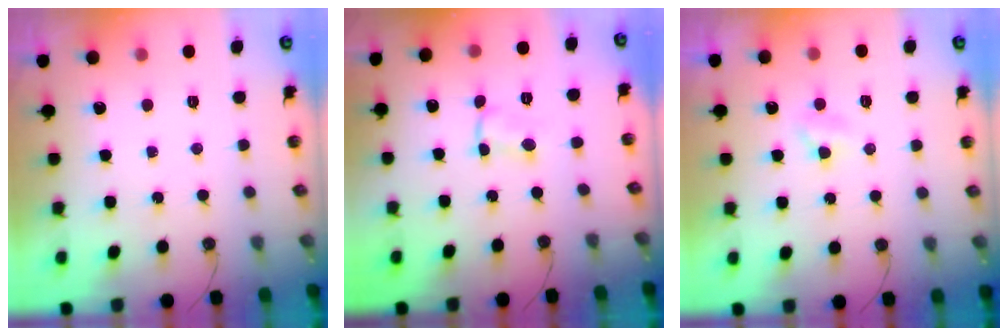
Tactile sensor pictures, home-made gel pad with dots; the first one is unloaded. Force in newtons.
{"total": 1.0, "press": 1.0, "slide": 0.2}
{"total": 3.2, "press": 3.1, "slide": 0.5}